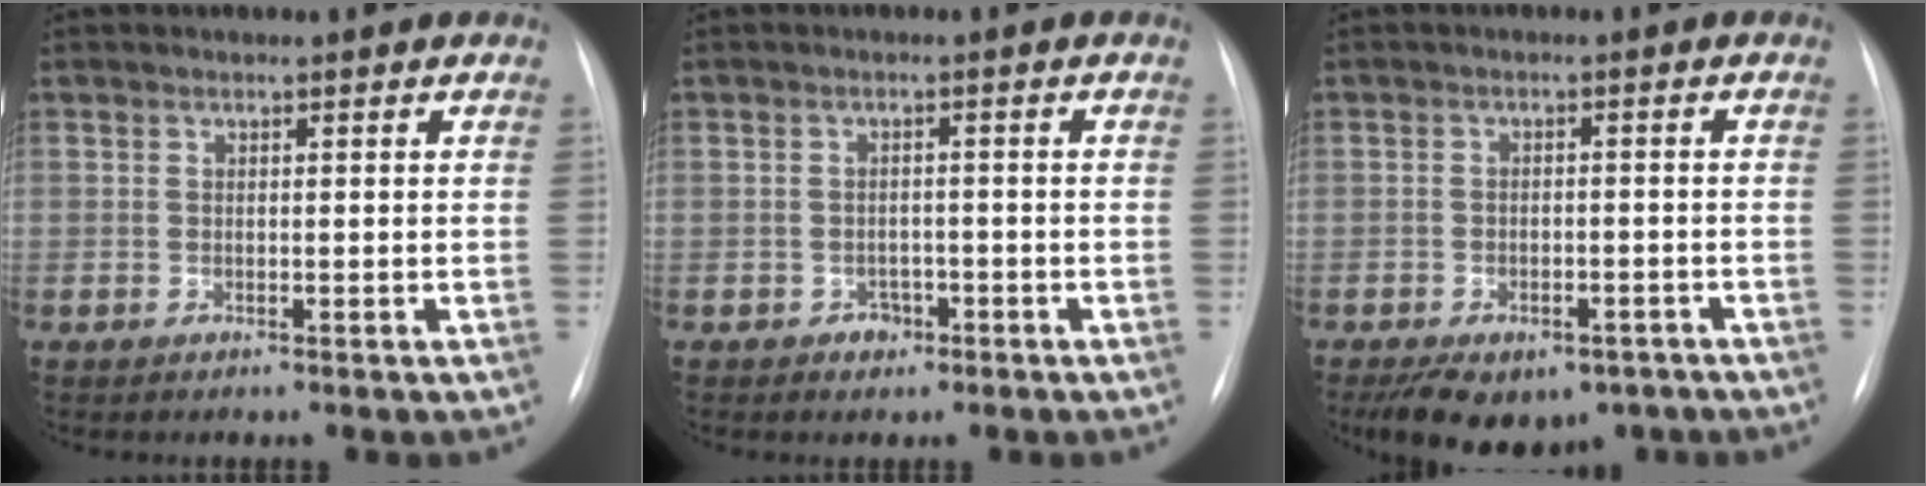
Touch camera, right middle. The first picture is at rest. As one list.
[{"total": 2.1, "force": [-1.2, 1.6, 0.6], "torque": [-0.004, 0.006, -0.013]}, {"total": 12.1, "force": [-8.1, 6.8, 5.8], "torque": [-0.102, 0.006, -0.111]}]